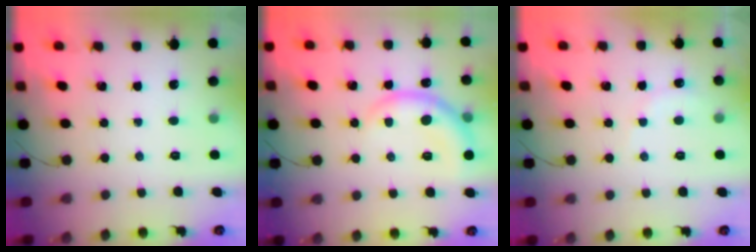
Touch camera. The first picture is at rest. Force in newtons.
{"total": 8.1, "press": 8.1, "slide": 0.4}
{"total": 5.2, "press": 5.2, "slide": 0.8}